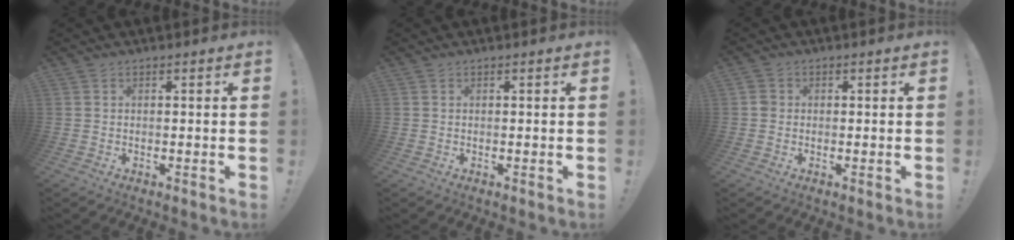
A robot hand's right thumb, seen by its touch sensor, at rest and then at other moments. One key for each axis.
{"total": 0.0}
{"total": 2.1, "fx": -0.1, "fy": 1.9, "fz": 0.9, "tx": -0.013, "ty": 0.007, "tz": -0.003}